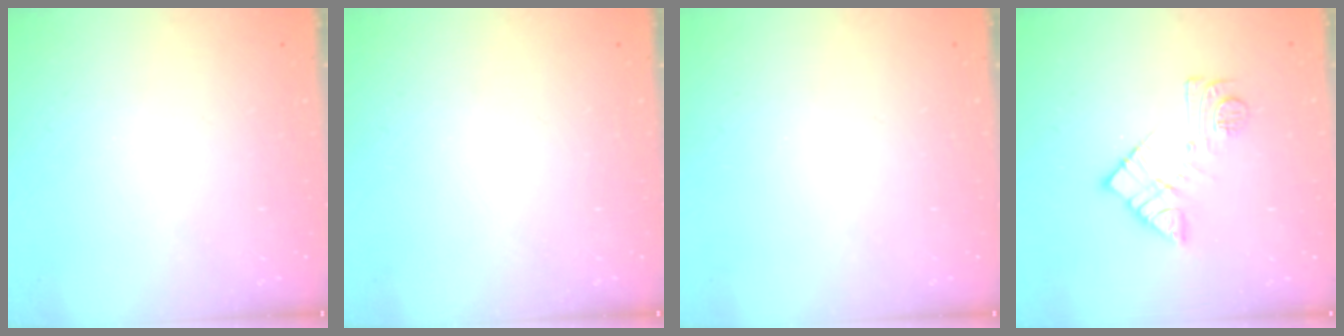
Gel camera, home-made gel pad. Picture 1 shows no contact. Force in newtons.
{"total": 0.0}
{"total": 0.0}
{"total": 11.3, "press": 11.3, "slide": 0.4}